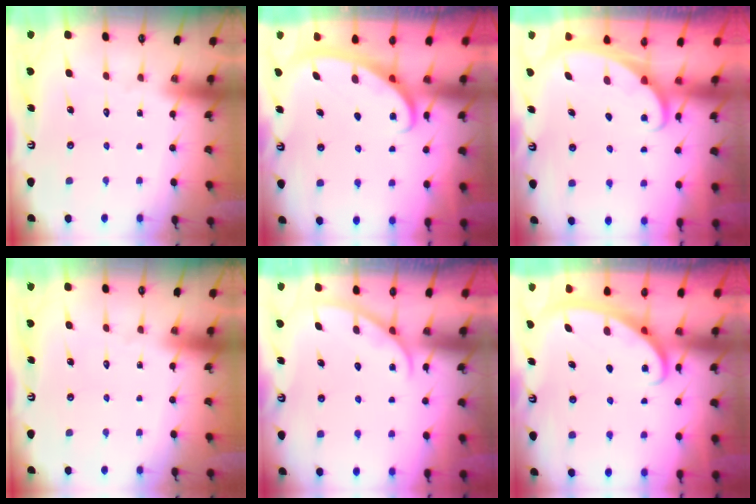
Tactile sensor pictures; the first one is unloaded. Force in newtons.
{"total": 2.6, "press": 2.6, "slide": 0.4}
{"total": 1.6, "press": 1.6, "slide": 0.1}
{"total": 0.0}
{"total": 1.6, "press": 1.6, "slide": 0.3}
{"total": 2.7, "press": 2.7, "slide": 0.4}